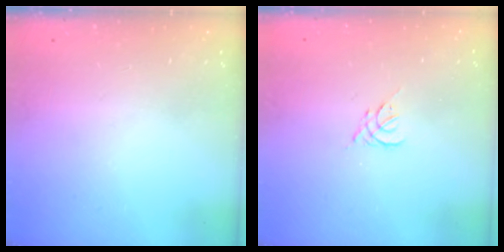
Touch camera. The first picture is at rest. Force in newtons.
{"total": 1.3, "press": 1.2, "slide": 0.6}